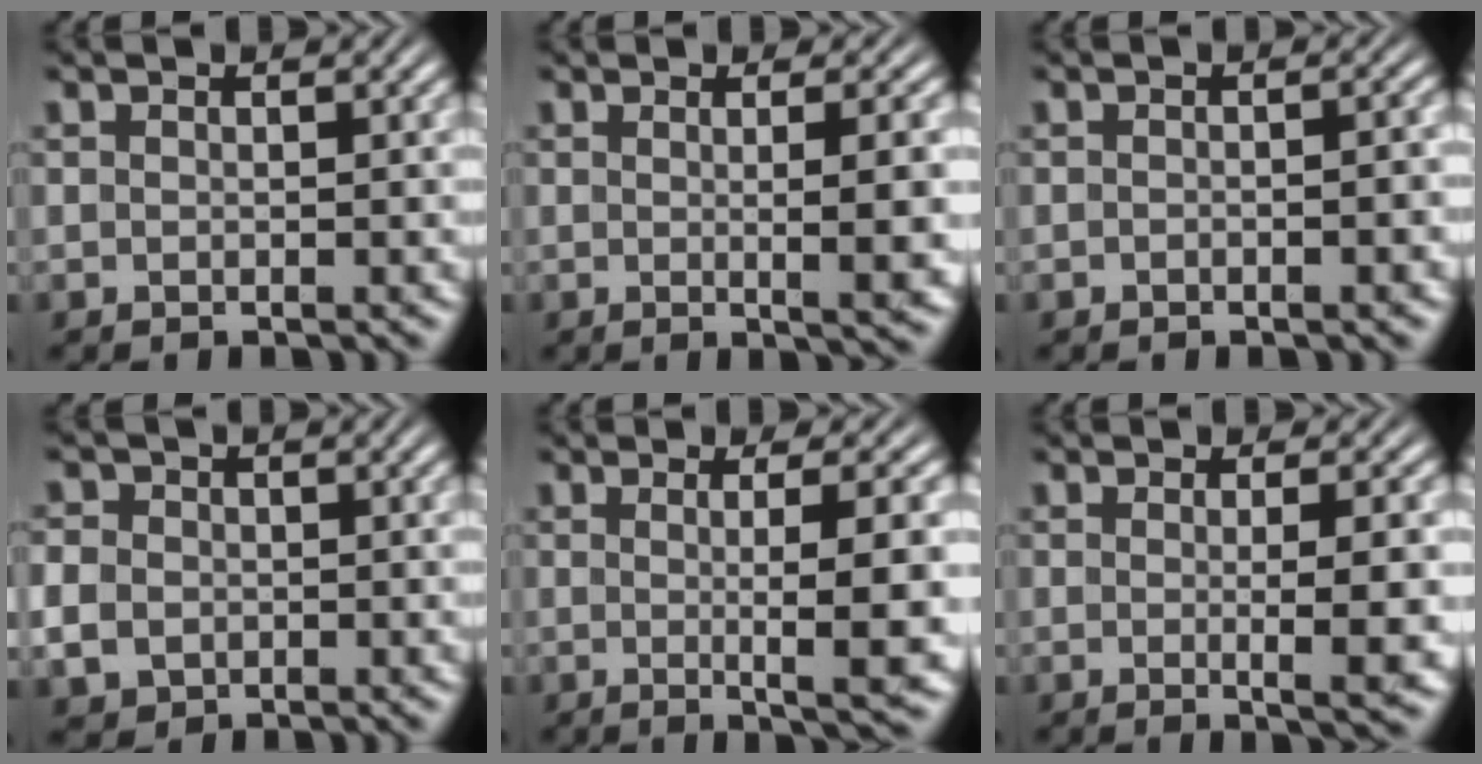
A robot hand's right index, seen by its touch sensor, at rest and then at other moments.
{"total": 3.7, "force": [0.0, -0.3, 3.7], "torque": [-0.048, -0.003, -0.001]}
{"total": 0.9, "force": [-0.6, 0.1, 0.7], "torque": [-0.013, 0.004, -0.013]}
{"total": 4.0, "force": [-0.6, 3.7, 1.5], "torque": [-0.042, -0.012, -0.009]}
{"total": 6.8, "force": [-0.7, 0.4, 6.8], "torque": [-0.086, -0.001, -0.009]}
{"total": 4.2, "force": [-0.4, 0.0, 4.2], "torque": [-0.057, -0.005, -0.008]}